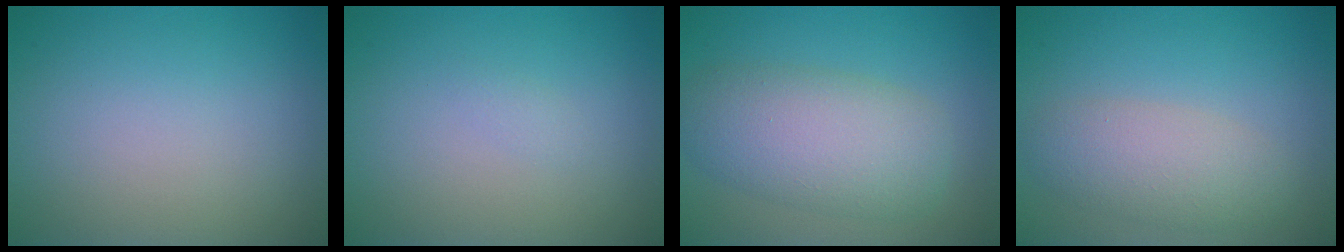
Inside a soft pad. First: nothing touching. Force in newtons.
{"total": 0.5, "press": 0.5, "slide": 0.1}
{"total": 6.4, "press": 6.4, "slide": 0.2}
{"total": 3.7, "press": 3.7, "slide": 0.0}